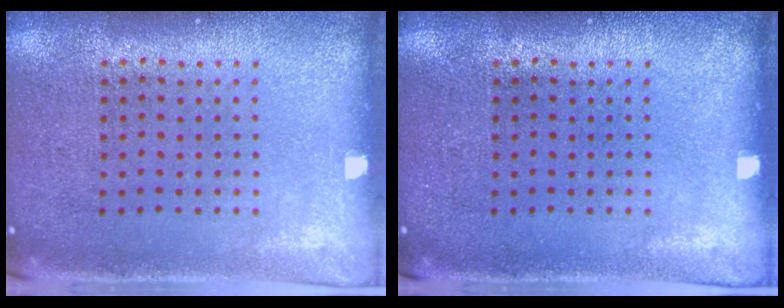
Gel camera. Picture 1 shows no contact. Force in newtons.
{"total": 0.0}